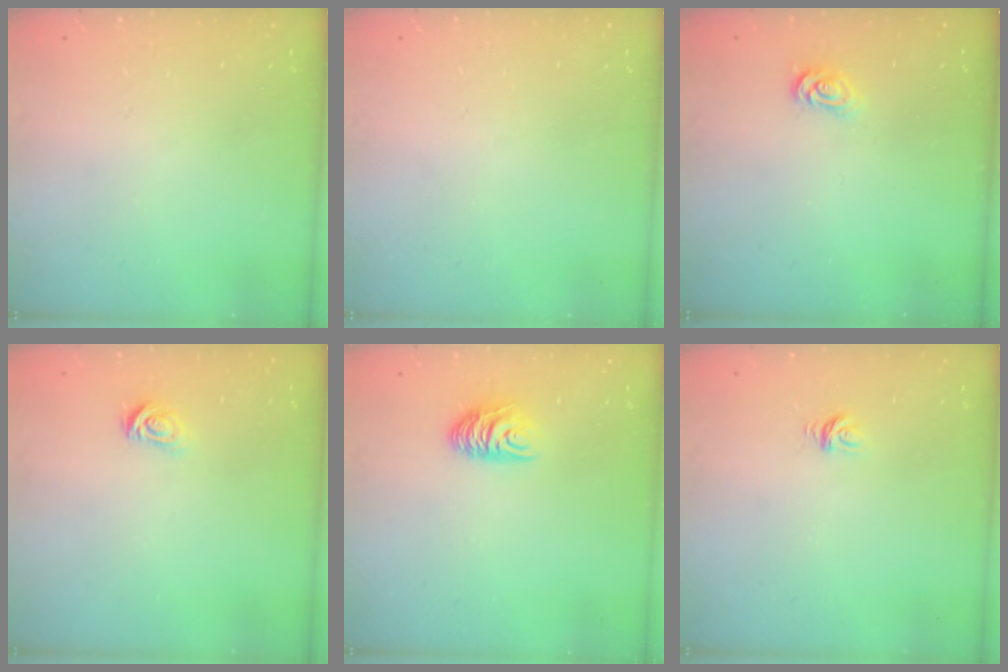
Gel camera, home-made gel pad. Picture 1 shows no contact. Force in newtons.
{"total": 0.0}
{"total": 2.0, "press": 2.0, "slide": 0.3}
{"total": 2.6, "press": 2.6, "slide": 0.3}
{"total": 6.8, "press": 6.8, "slide": 0.5}
{"total": 3.2, "press": 3.2, "slide": 0.2}